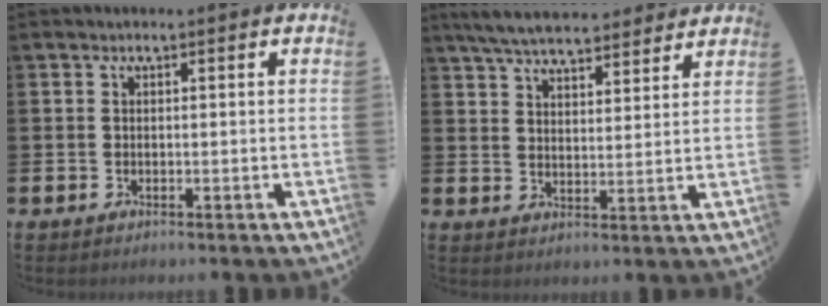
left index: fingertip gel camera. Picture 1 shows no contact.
{"total": 6.4, "force": [6.1, 1.1, 1.5], "torque": [-0.046, -0.031, 0.110]}